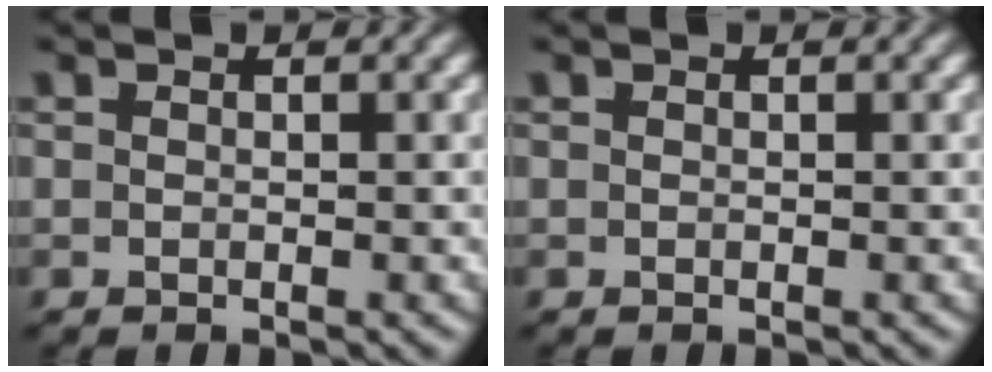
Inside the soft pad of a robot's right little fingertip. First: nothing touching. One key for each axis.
{"total": 0.0}